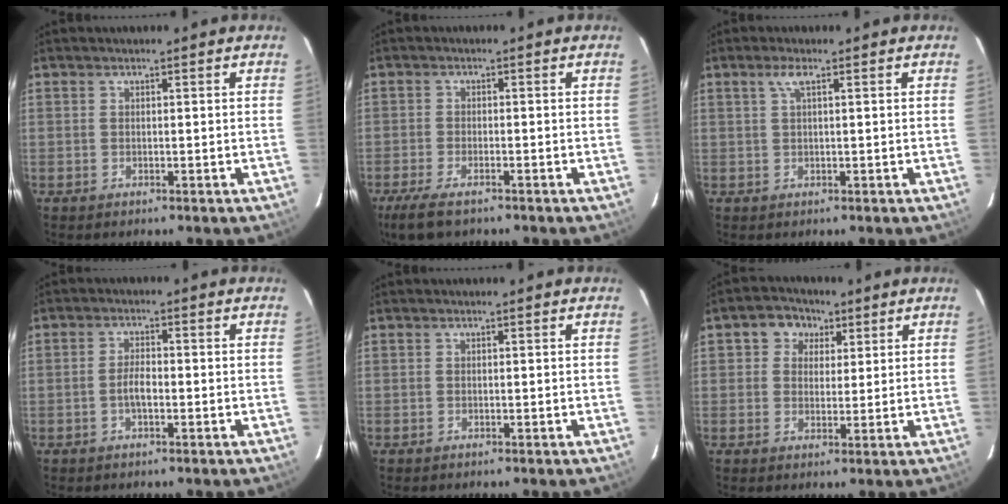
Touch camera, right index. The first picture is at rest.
{"total": 6.8, "force": [-5.0, 2.1, 4.0], "torque": [-0.107, -0.021, -0.094]}
{"total": 1.8, "force": [0.8, 0.1, 1.7], "torque": [-0.033, 0.004, 0.015]}
{"total": 2.9, "force": [-1.0, 1.1, 2.5], "torque": [-0.052, 0.004, -0.019]}
{"total": 0.0}
{"total": 5.6, "force": [2.2, 4.8, 1.7], "torque": [-0.025, 0.017, 0.030]}